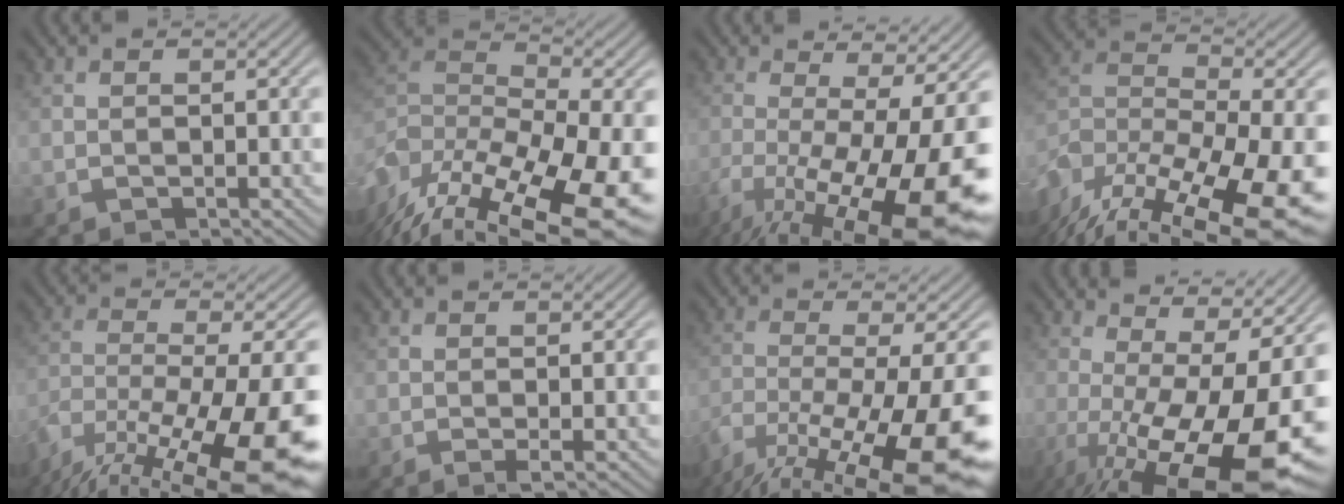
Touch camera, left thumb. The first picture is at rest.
{"total": 19.0, "force": [-11.5, 8.9, 12.1], "torque": [-0.259, -0.024, -0.176]}
{"total": 18.5, "force": [-7.1, 5.6, 16.2], "torque": [-0.273, -0.032, -0.100]}
{"total": 19.7, "force": [-13.5, 8.2, 11.8], "torque": [-0.257, -0.045, -0.211]}
{"total": 18.1, "force": [-12.0, 5.0, 12.6], "torque": [-0.238, -0.050, -0.182]}
{"total": 0.8, "force": [-0.1, 0.0, 0.8], "torque": [-0.018, -0.002, -0.005]}
{"total": 17.2, "force": [-10.4, 4.1, 13.0], "torque": [-0.243, -0.041, -0.156]}
{"total": 18.9, "force": [-4.8, 6.0, 17.2], "torque": [-0.245, -0.017, -0.071]}